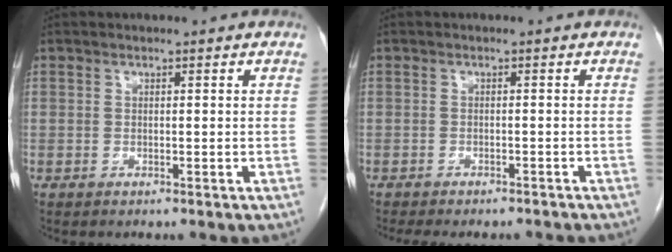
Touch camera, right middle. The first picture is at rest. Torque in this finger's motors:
{"motor_torque": [0.52, -0.39, 0.08, 0.03]}